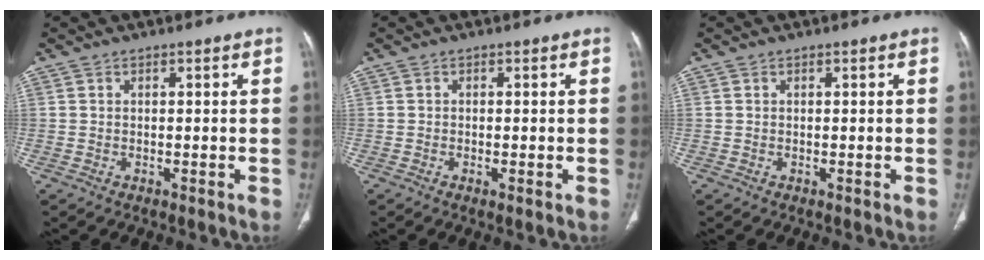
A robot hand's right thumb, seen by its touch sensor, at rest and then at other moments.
{"total": 1.1, "force": [-0.4, 0.2, 1.0], "torque": [-0.021, -0.004, -0.007]}
{"total": 0.0}